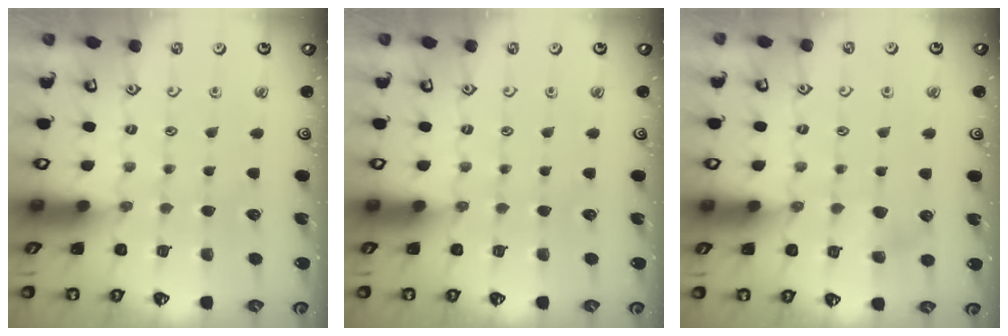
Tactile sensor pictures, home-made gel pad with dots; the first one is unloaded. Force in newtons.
{"total": 0.0}
{"total": 3.8, "press": 3.7, "slide": 0.7}